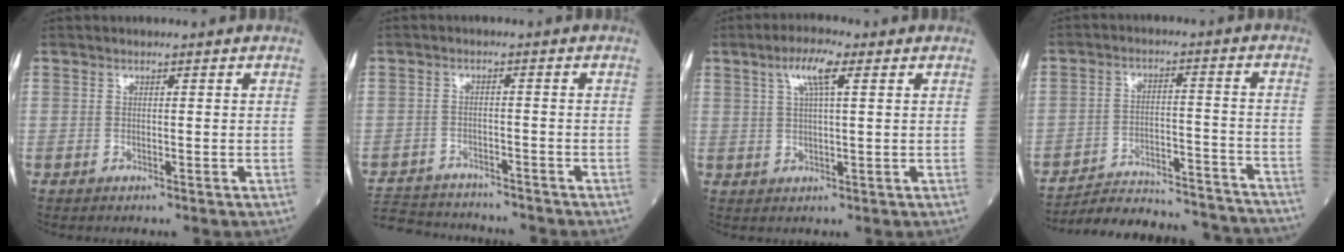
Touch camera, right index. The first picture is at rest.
{"total": 12.0, "force": [-11.4, 2.9, 2.8], "torque": [-0.063, 0.005, -0.169]}
{"total": 5.1, "force": [2.4, 0.7, 4.4], "torque": [-0.089, 0.009, 0.044]}
{"total": 22.7, "force": [-21.7, 3.0, 6.0], "torque": [-0.075, -0.004, -0.295]}